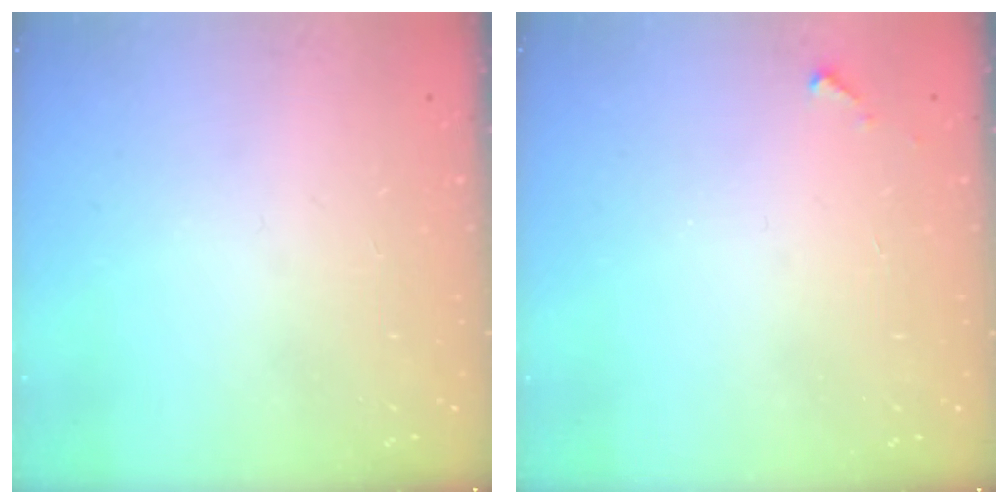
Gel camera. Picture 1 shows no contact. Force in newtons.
{"total": 2.8, "press": 2.8, "slide": 0.1}